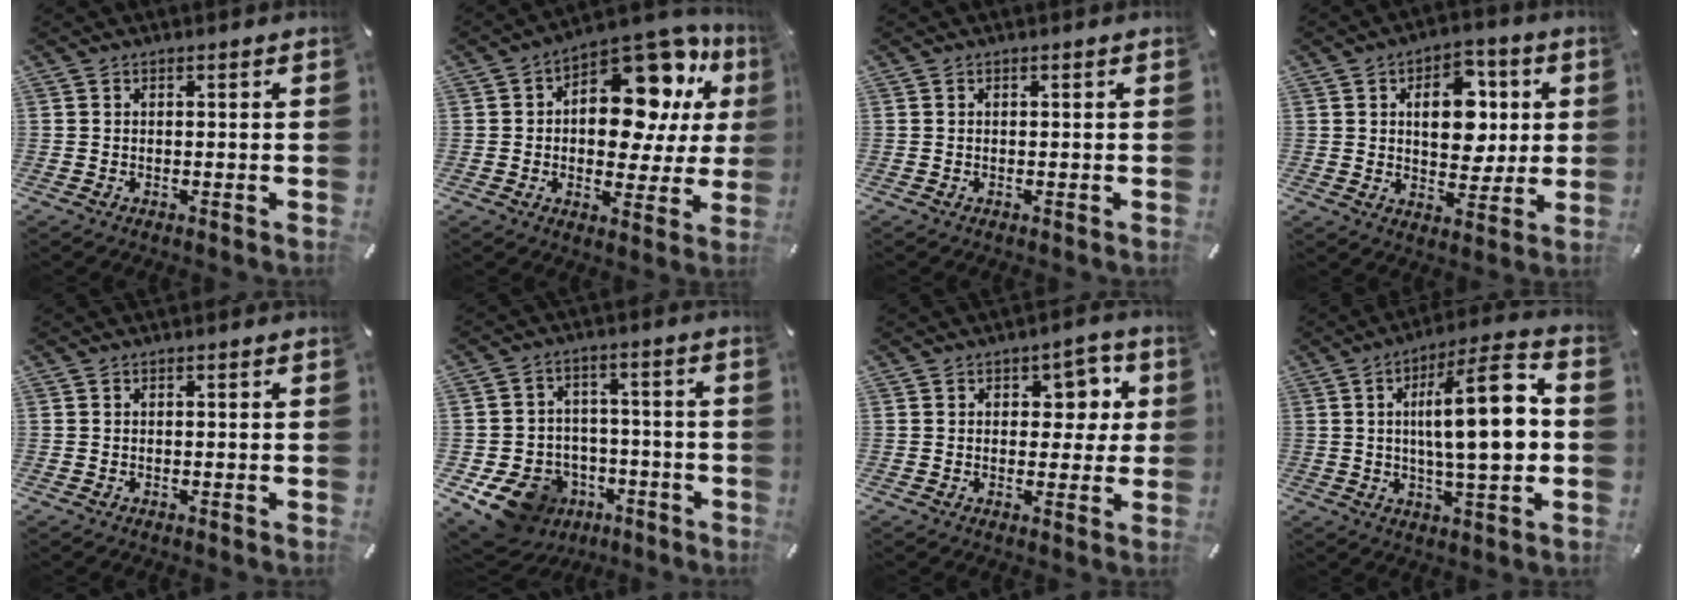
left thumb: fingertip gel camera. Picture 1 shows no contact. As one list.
[{"total": 18.2, "force": [7.4, 10.5, 12.9], "torque": [-0.163, -0.060, 0.123]}, {"total": 0.0}, {"total": 12.1, "force": [2.6, 8.5, 8.1], "torque": [-0.098, -0.002, 0.040]}, {"total": 0.0}, {"total": 12.0, "force": [-6.1, 9.4, 4.1], "torque": [-0.073, 0.036, -0.099]}, {"total": 6.8, "force": [1.9, 4.9, 4.3], "torque": [-0.039, -0.005, 0.024]}, {"total": 17.5, "force": [1.4, 4.7, 16.8], "torque": [-0.261, 0.001, 0.014]}]